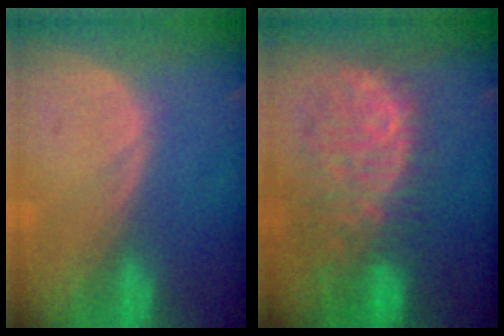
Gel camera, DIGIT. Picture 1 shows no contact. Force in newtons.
{"total": 11.3, "press": 9.6, "slide": 5.8}